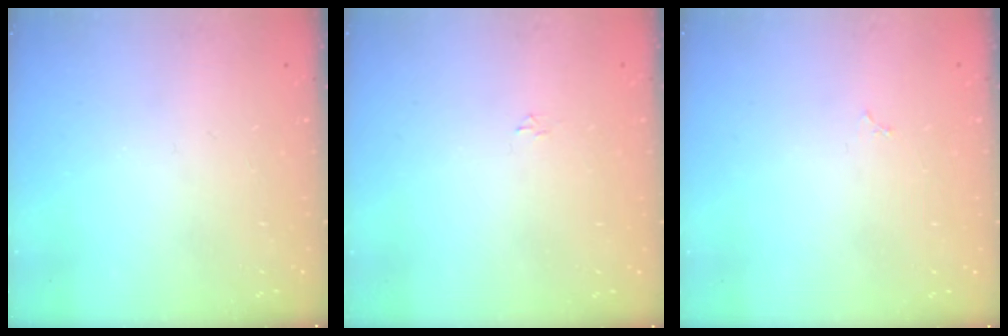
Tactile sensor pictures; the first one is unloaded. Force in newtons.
{"total": 1.8, "press": 1.8, "slide": 0.2}
{"total": 2.9, "press": 2.9, "slide": 0.4}